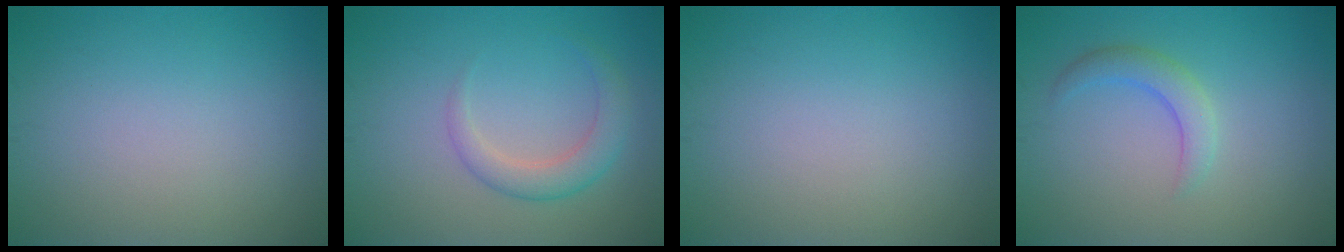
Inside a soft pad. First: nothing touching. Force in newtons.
{"total": 2.8, "press": 2.8, "slide": 0.2}
{"total": 0.0}
{"total": 2.3, "press": 2.2, "slide": 0.2}